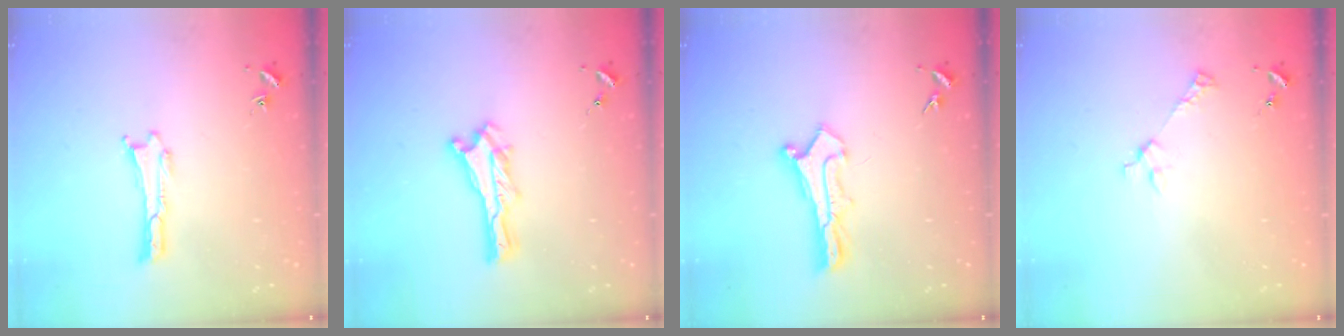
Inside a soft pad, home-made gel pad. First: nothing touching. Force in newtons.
{"total": 0.0}
{"total": 1.1, "press": 1.1, "slide": 0.1}
{"total": 2.6, "press": 2.6, "slide": 0.3}